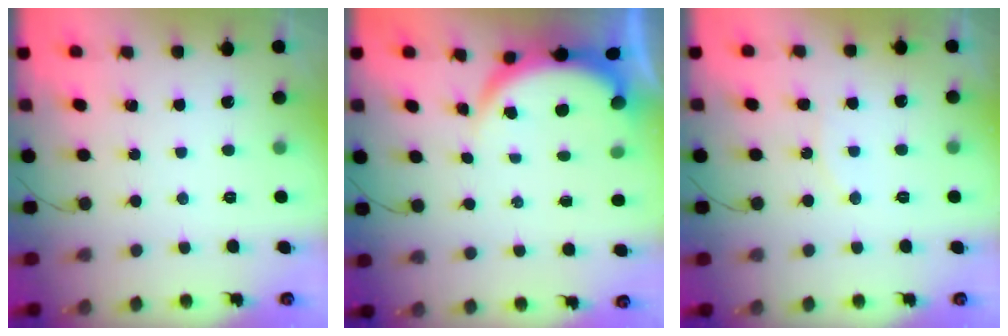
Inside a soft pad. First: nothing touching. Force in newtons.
{"total": 4.4, "press": 4.4, "slide": 0.0}
{"total": 5.0, "press": 5.0, "slide": 0.6}